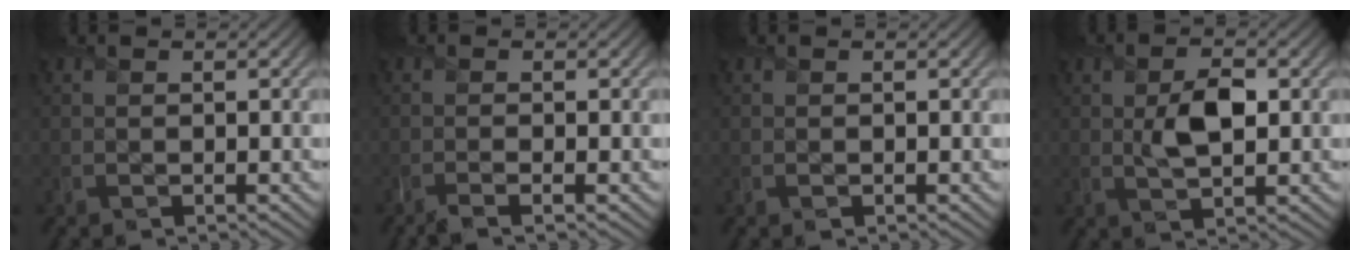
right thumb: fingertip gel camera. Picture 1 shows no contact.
{"total": 1.7, "force": [-0.9, 0.2, 1.5], "torque": [-0.020, 0.003, -0.032]}
{"total": 0.0}
{"total": 5.1, "force": [0.6, 2.4, 4.4], "torque": [-0.085, 0.000, 0.012]}